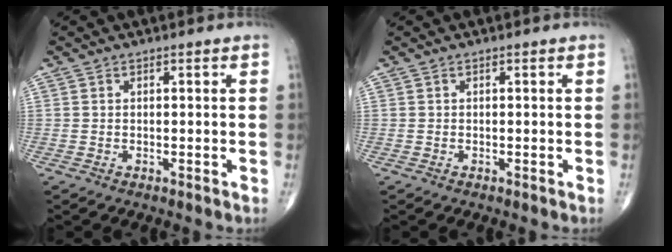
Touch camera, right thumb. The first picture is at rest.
{"total": 0.0}